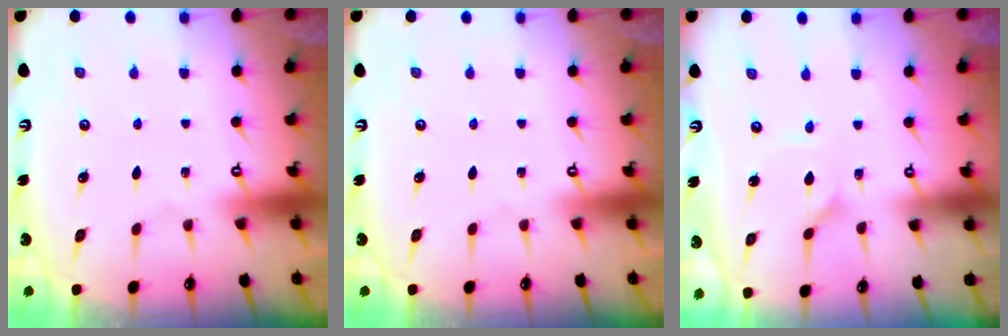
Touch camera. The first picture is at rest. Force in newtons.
{"total": 0.0}
{"total": 1.0, "press": 1.0, "slide": 0.0}